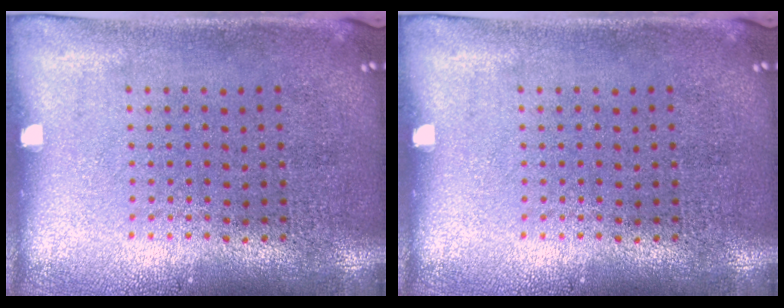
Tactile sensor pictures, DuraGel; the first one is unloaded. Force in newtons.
{"total": 0.0}